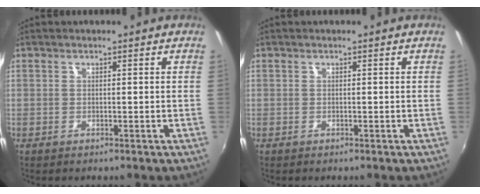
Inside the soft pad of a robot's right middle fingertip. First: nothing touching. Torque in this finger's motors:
{"motor_torque": [0.08, -0.26, 0.06, 0.01]}